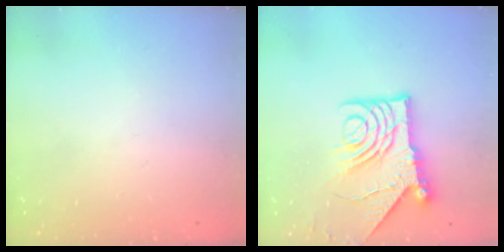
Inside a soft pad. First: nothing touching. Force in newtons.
{"total": 15.5, "press": 15.4, "slide": 1.7}